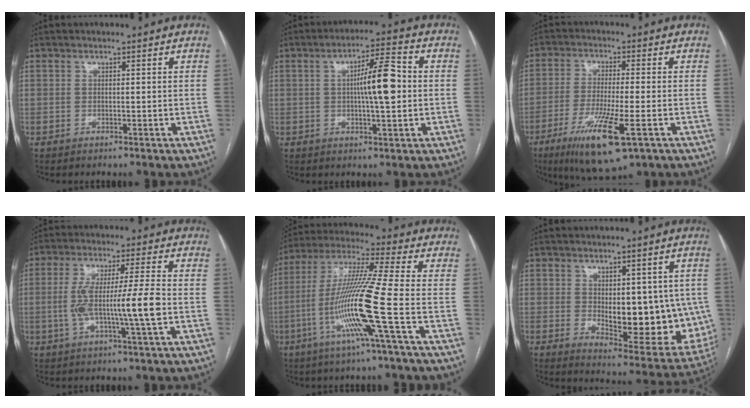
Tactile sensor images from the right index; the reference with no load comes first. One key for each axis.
{"total": 8.5, "fx": 0.3, "fy": 1.3, "fz": 8.4, "tx": -0.140, "ty": 0.015, "tz": 0.002}
{"total": 12.3, "fx": -5.8, "fy": 1.6, "fz": 10.7, "tx": -0.202, "ty": -0.035, "tz": -0.096}
{"total": 10.4, "fx": -1.8, "fy": -0.2, "fz": 10.3, "tx": -0.198, "ty": 0.004, "tz": -0.034}
{"total": 15.5, "fx": -4.8, "fy": -1.8, "fz": 14.6, "tx": -0.296, "ty": -0.013, "tz": -0.101}
{"total": 16.0, "fx": -0.4, "fy": 6.6, "fz": 14.6, "tx": -0.176, "ty": -0.009, "tz": 0.018}